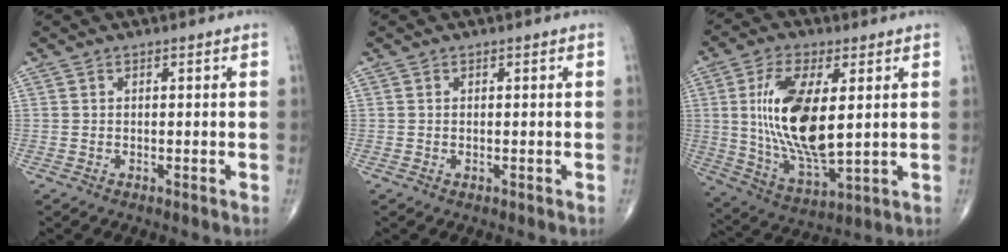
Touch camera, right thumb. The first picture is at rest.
{"total": 0.0}
{"total": 17.7, "force": [2.5, 7.5, 15.8], "torque": [-0.302, -0.021, 0.054]}